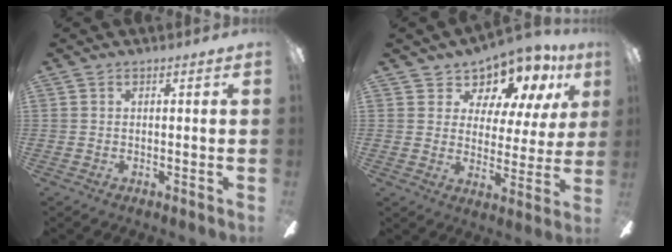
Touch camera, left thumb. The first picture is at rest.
{"total": 9.6, "force": [8.3, 4.3, 2.2], "torque": [-0.052, -0.072, 0.153]}